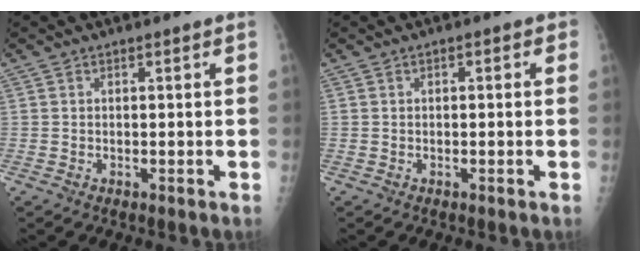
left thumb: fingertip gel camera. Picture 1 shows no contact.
{"total": 1.8, "force": [0.3, 1.0, 1.4], "torque": [-0.009, 0.005, -0.005]}